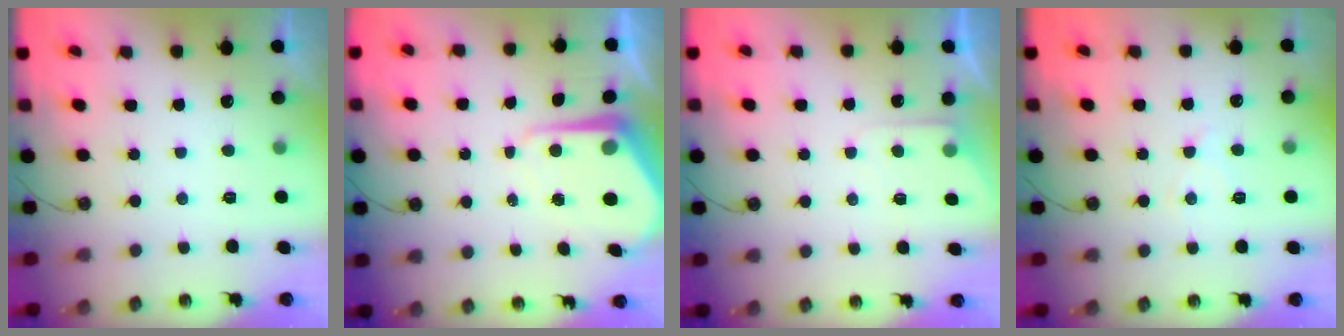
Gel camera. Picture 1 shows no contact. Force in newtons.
{"total": 7.3, "press": 7.2, "slide": 0.7}
{"total": 4.2, "press": 4.2, "slide": 0.7}
{"total": 7.5, "press": 7.5, "slide": 0.9}